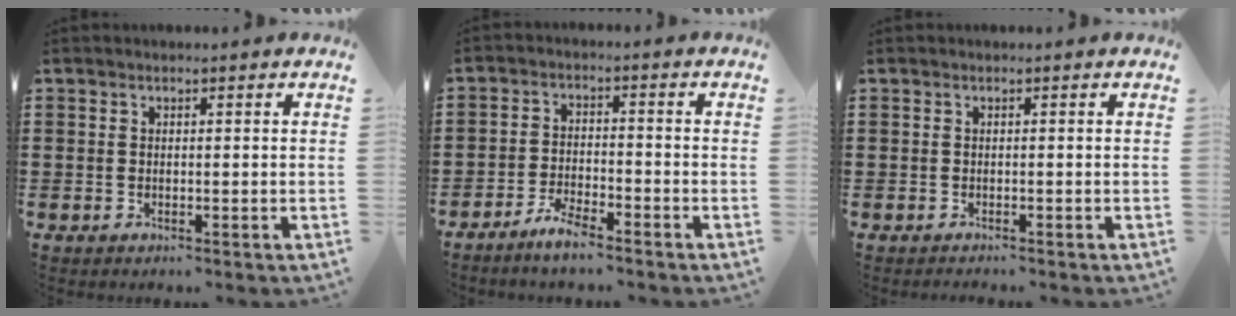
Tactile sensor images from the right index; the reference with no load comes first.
{"total": 3.9, "force": [-3.6, 0.2, 1.3], "torque": [-0.032, 0.002, -0.073]}
{"total": 0.5, "force": [-0.5, -0.1, 0.0], "torque": [-0.001, -0.003, -0.011]}